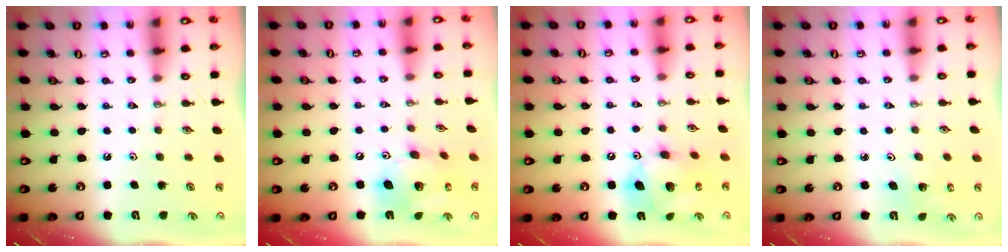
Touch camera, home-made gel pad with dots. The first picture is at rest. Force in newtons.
{"total": 15.2, "press": 15.1, "slide": 1.9}
{"total": 13.4, "press": 13.4, "slide": 0.6}
{"total": 2.2, "press": 2.2, "slide": 0.2}